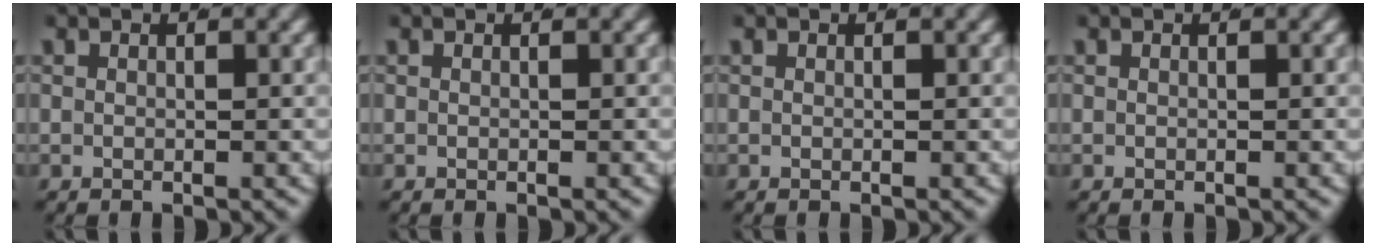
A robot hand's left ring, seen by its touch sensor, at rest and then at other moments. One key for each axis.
{"total": 0.0}
{"total": 0.0}
{"total": 0.0}